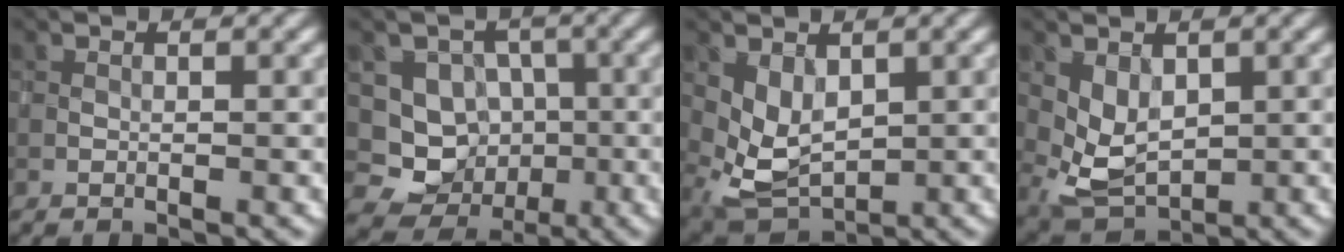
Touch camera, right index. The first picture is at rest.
{"total": 6.4, "force": [-0.8, 6.1, 1.8], "torque": [-0.003, 0.002, -0.033]}
{"total": 3.6, "force": [1.2, 2.4, 2.4], "torque": [-0.053, -0.010, 0.031]}
{"total": 3.4, "force": [1.0, 2.4, 2.2], "torque": [-0.045, -0.006, 0.029]}